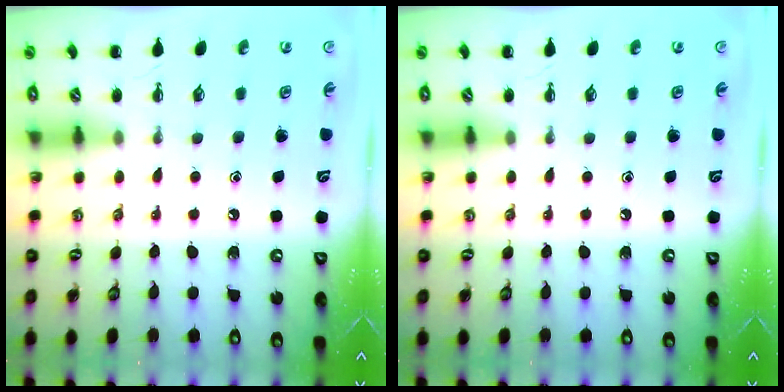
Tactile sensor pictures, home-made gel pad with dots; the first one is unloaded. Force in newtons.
{"total": 0.0}